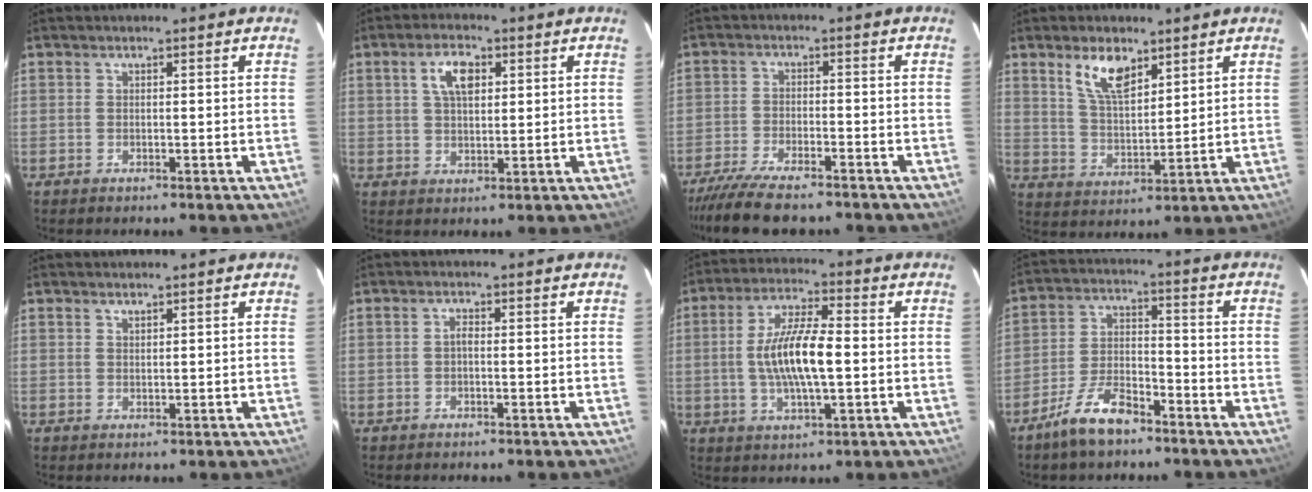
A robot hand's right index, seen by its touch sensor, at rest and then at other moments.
{"total": 6.1, "force": [2.5, 2.6, 4.9], "torque": [-0.090, 0.010, 0.046]}
{"total": 11.6, "force": [-9.9, 2.5, 5.4], "torque": [-0.127, -0.029, -0.169]}
{"total": 8.5, "force": [5.3, 3.6, 5.6], "torque": [-0.102, 0.005, 0.107]}
{"total": 0.8, "force": [0.8, 0.2, 0.2], "torque": [-0.005, 0.001, 0.015]}
{"total": 0.9, "force": [-0.3, 0.4, 0.8], "torque": [-0.014, 0.006, -0.007]}
{"total": 11.4, "force": [-0.6, 3.0, 10.9], "torque": [-0.213, 0.004, -0.010]}
{"total": 9.6, "force": [-7.1, 3.4, 5.4], "torque": [-0.119, 0.004, -0.130]}